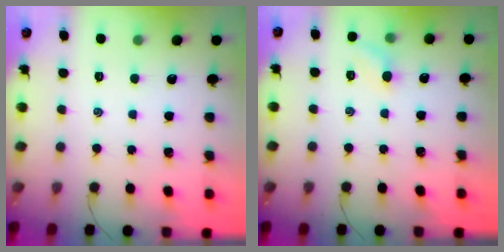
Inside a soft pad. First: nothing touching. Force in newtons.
{"total": 6.9, "press": 6.7, "slide": 1.6}